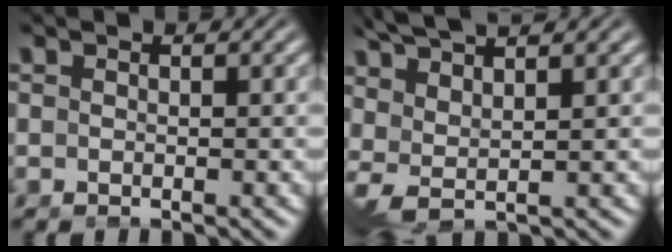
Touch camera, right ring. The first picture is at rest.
{"total": 5.5, "force": [2.9, 3.1, 3.6], "torque": [-0.095, 0.006, 0.041]}